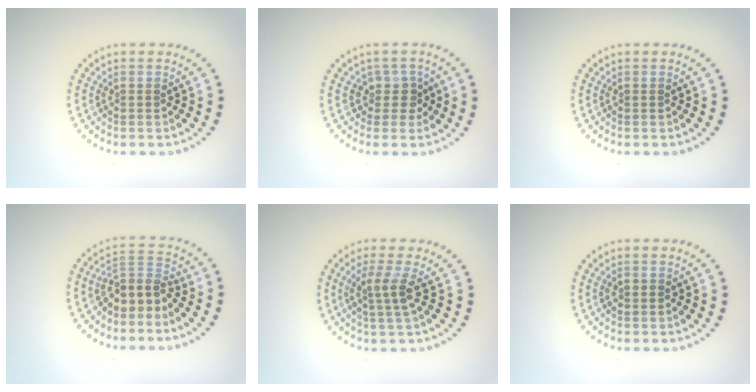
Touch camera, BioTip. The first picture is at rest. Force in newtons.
{"total": 1.8, "press": 1.4, "slide": 1.2}
{"total": 0.0}
{"total": 3.4, "press": 2.6, "slide": 2.3}
{"total": 2.4, "press": 1.9, "slide": 1.5}
{"total": 1.1, "press": 1.1, "slide": 0.1}